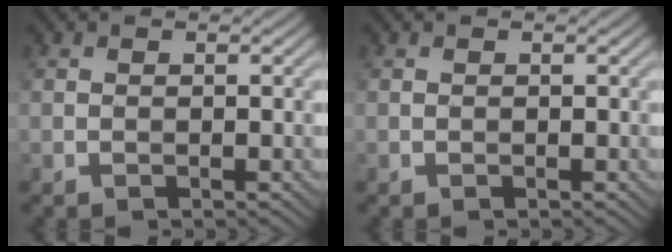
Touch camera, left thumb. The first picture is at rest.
{"total": 0.0}